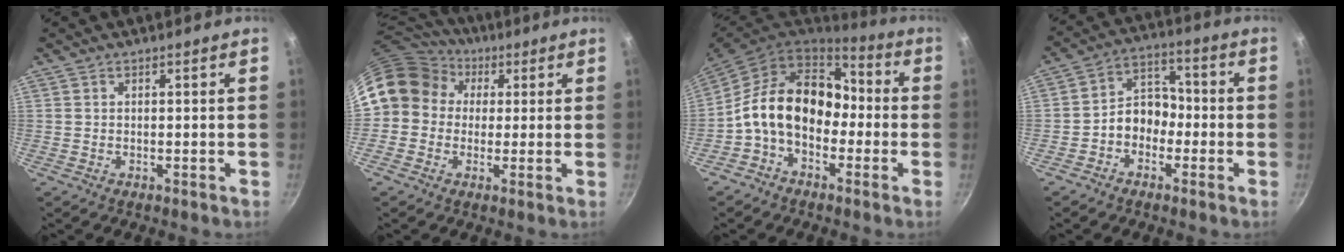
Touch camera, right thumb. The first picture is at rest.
{"total": 12.9, "force": [2.6, 11.6, 5.2], "torque": [-0.075, 0.026, 0.028]}
{"total": 16.0, "force": [-2.0, 11.5, 10.9], "torque": [-0.156, 0.051, -0.052]}
{"total": 7.9, "force": [-2.4, 6.1, 4.4], "torque": [-0.029, 0.042, -0.053]}